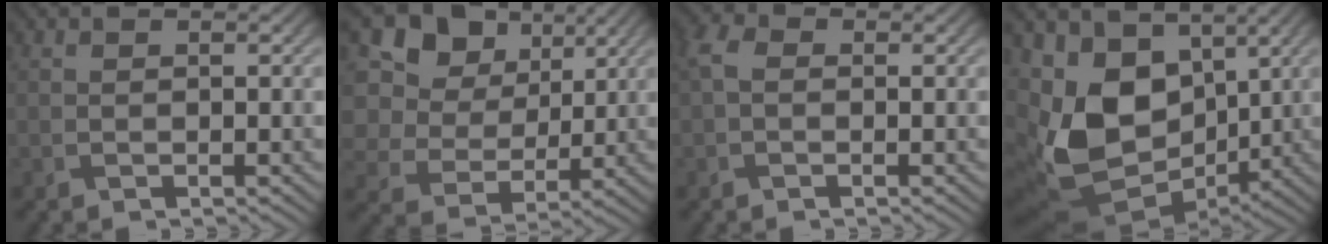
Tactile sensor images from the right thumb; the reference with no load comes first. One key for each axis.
{"total": 12.4, "fx": 4.6, "fy": 9.8, "fz": 6.1, "tx": -0.166, "ty": 0.029, "tz": 0.080}
{"total": 2.2, "fx": -0.1, "fy": 1.6, "fz": 1.5, "tx": -0.037, "ty": 0.004, "tz": -0.011}
{"total": 15.2, "fx": 0.1, "fy": 10.7, "fz": 10.9, "tx": -0.251, "ty": -0.036, "tz": 0.016}